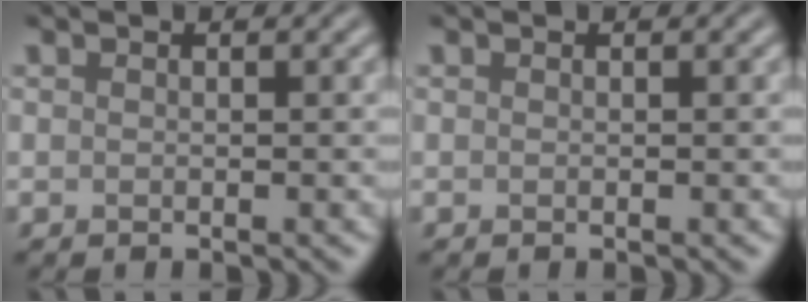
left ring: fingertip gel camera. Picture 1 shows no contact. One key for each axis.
{"total": 0.0}